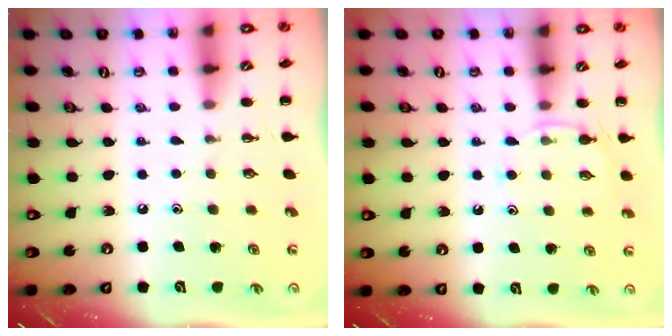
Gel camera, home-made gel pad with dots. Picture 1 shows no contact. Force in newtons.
{"total": 5.9, "press": 5.7, "slide": 1.8}